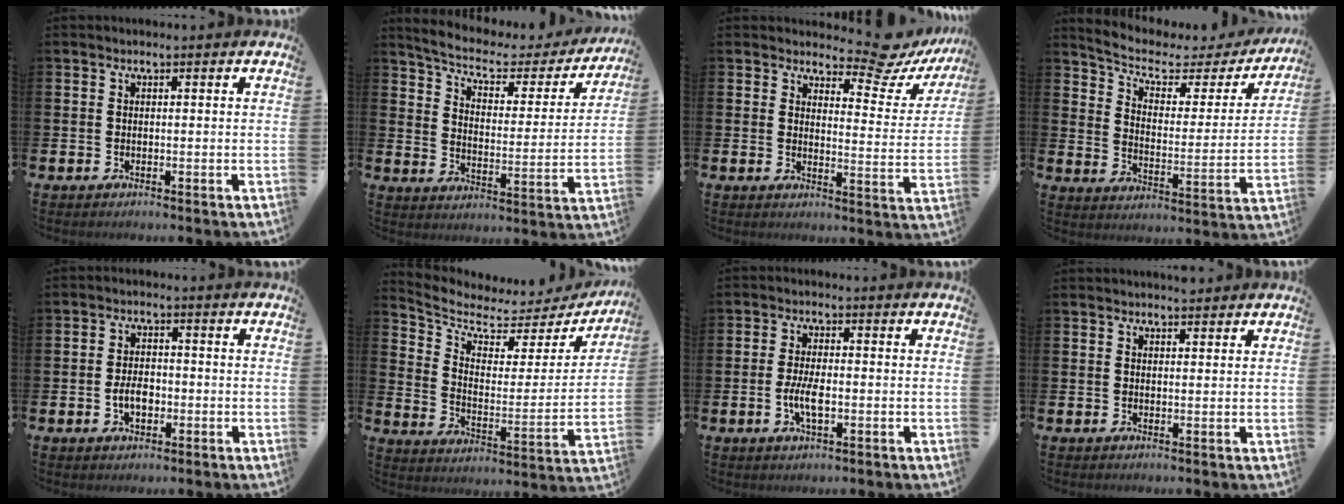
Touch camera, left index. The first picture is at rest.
{"total": 6.2, "force": [5.4, 2.0, 2.5], "torque": [-0.070, -0.037, 0.084]}
{"total": 7.1, "force": [6.3, 2.2, 2.4], "torque": [-0.032, -0.051, 0.100]}
{"total": 5.5, "force": [4.6, 2.2, 2.2], "torque": [-0.074, -0.032, 0.069]}
{"total": 3.5, "force": [-0.9, 2.2, 2.6], "torque": [-0.038, 0.000, -0.020]}
{"total": 5.4, "force": [4.6, 2.4, 1.6], "torque": [-0.066, -0.041, 0.070]}
{"total": 4.0, "force": [-0.8, 1.5, 3.6], "torque": [-0.067, -0.001, -0.018]}
{"total": 1.9, "force": [1.9, 0.3, 0.1], "torque": [0.004, -0.004, 0.033]}